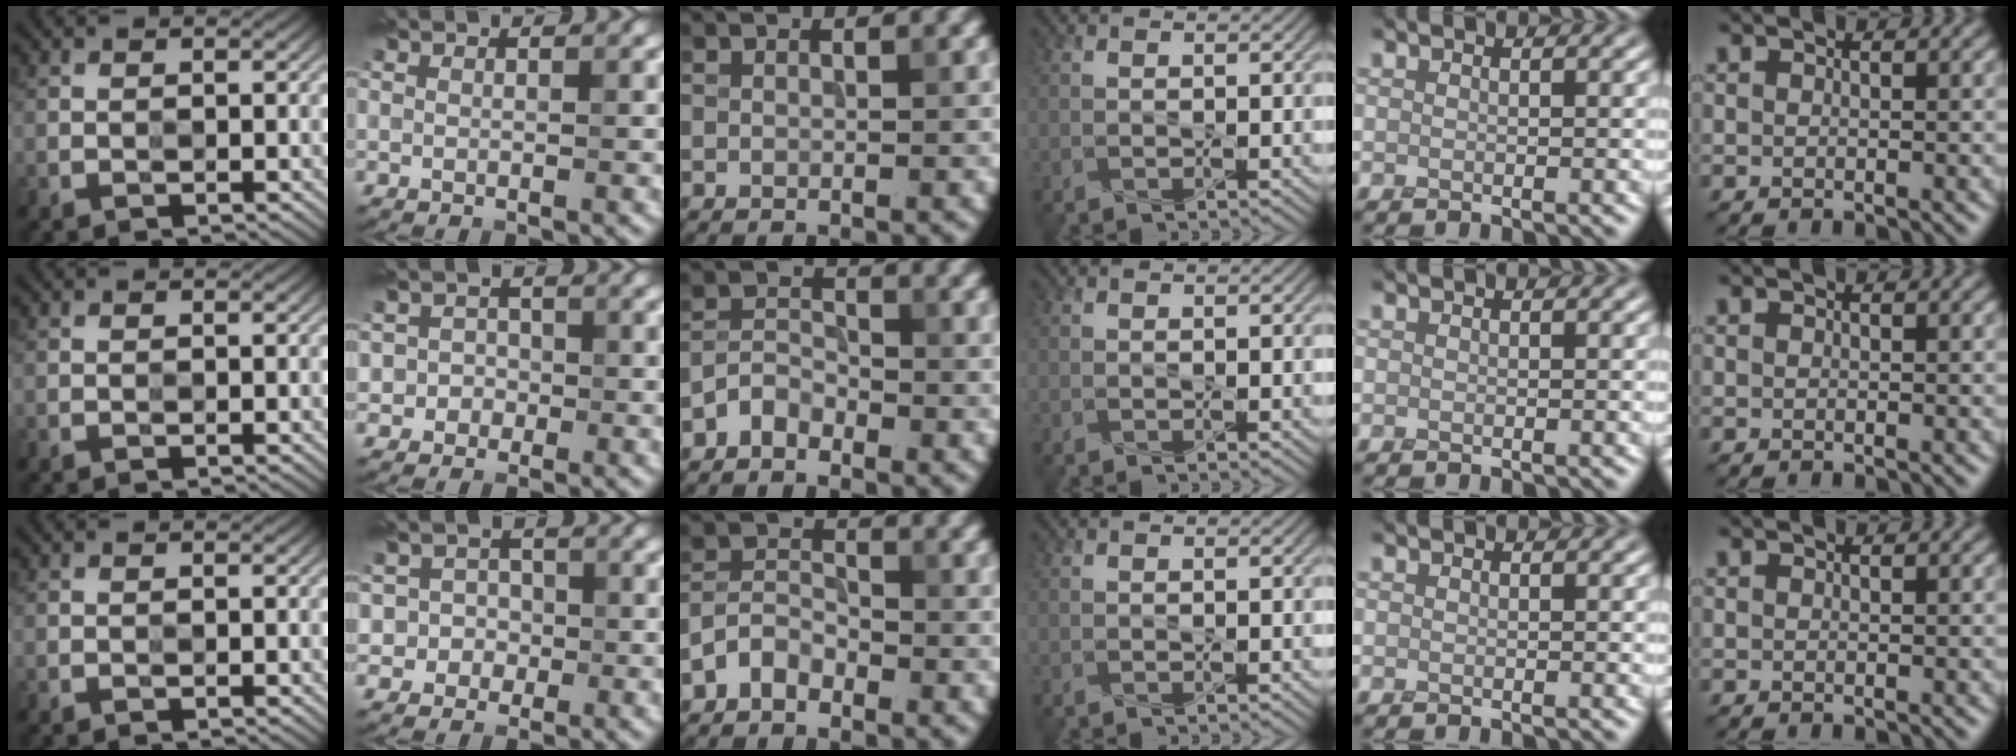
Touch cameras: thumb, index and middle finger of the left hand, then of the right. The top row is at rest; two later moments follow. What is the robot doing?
{"motion": "press", "object": "gel pad"}